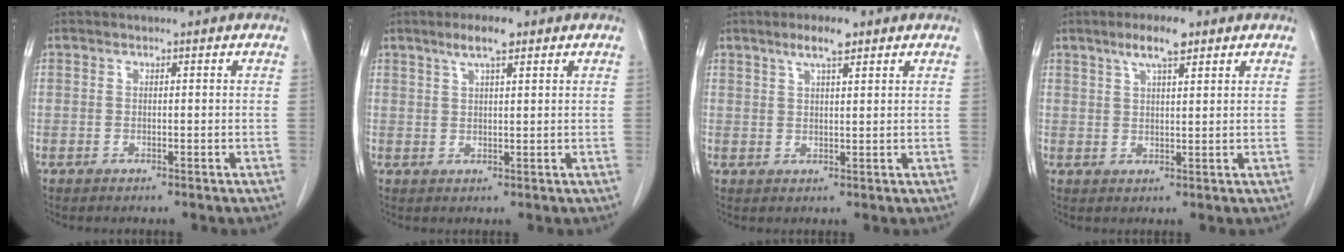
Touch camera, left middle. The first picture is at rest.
{"total": 4.3, "force": [2.8, 0.6, 3.2], "torque": [-0.061, 0.007, 0.049]}
{"total": 4.2, "force": [2.8, 0.6, 3.0], "torque": [-0.058, 0.006, 0.049]}
{"total": 5.2, "force": [3.4, 0.9, 3.8], "torque": [-0.072, 0.008, 0.058]}